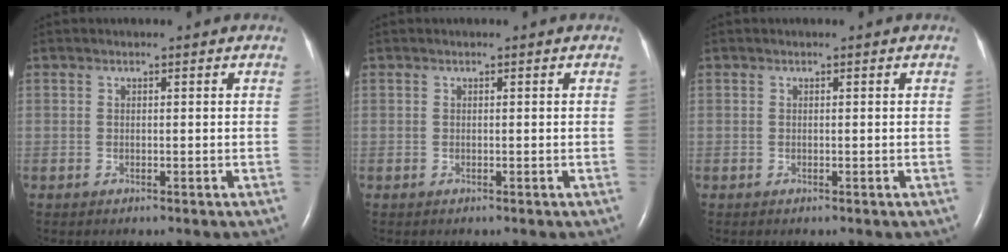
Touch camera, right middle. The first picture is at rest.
{"total": 0.0}
{"total": 0.0}